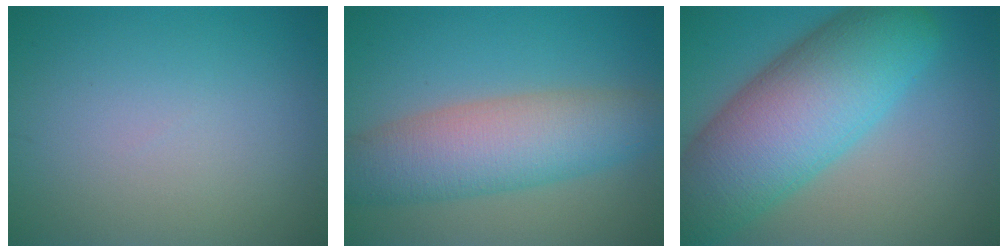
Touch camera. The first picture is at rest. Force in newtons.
{"total": 7.5, "press": 7.5, "slide": 0.5}
{"total": 12.2, "press": 12.2, "slide": 0.4}